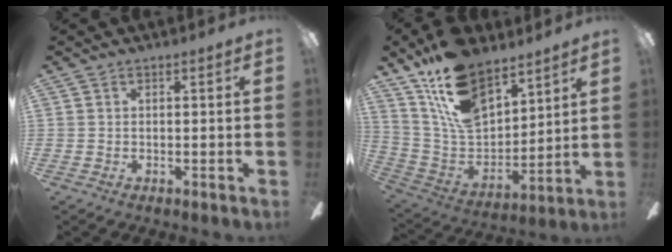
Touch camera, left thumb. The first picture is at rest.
{"total": 18.2, "force": [12.6, 9.0, 9.5], "torque": [-0.197, -0.069, 0.233]}